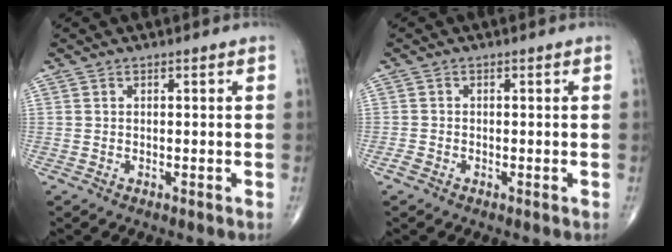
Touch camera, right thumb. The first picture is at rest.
{"total": 1.1, "force": [-0.7, 0.6, 0.6], "torque": [-0.017, -0.002, -0.017]}